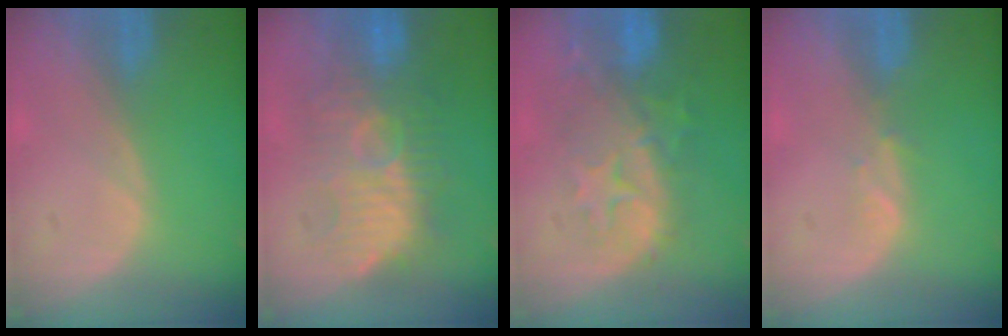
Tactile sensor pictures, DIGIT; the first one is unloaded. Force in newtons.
{"total": 9.8, "press": 9.8, "slide": 0.8}
{"total": 10.0, "press": 8.9, "slide": 4.6}
{"total": 1.4, "press": 1.2, "slide": 0.6}